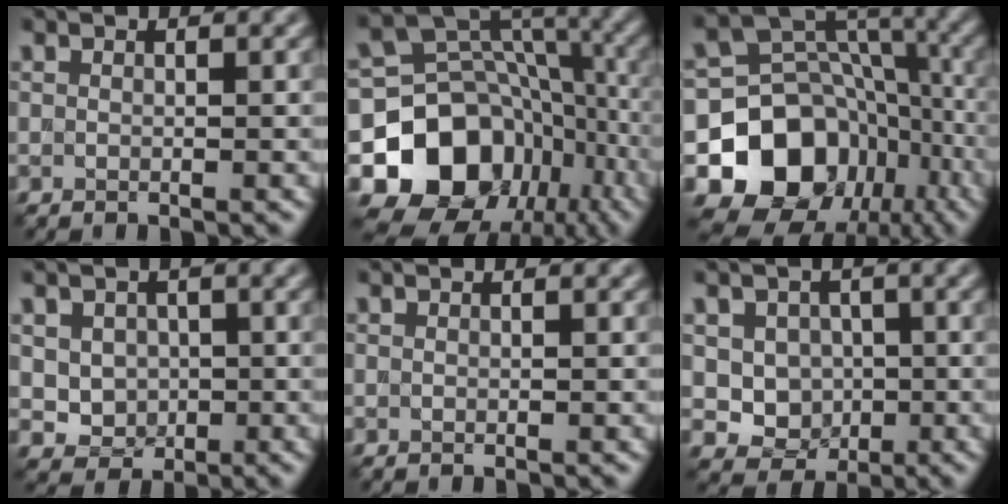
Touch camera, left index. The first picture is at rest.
{"total": 14.4, "force": [-5.6, 11.1, 7.1], "torque": [-0.138, -0.003, -0.103]}
{"total": 13.1, "force": [-5.3, 10.5, 5.9], "torque": [-0.116, 0.011, -0.099]}
{"total": 2.9, "force": [0.2, 2.6, 1.3], "torque": [-0.023, -0.006, 0.004]}
{"total": 0.0}
{"total": 4.1, "force": [0.0, 3.7, 1.8], "torque": [-0.019, -0.005, -0.010]}